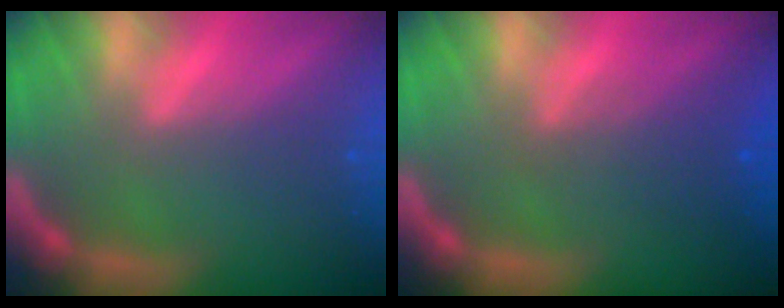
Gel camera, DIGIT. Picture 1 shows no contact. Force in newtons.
{"total": 3.0}